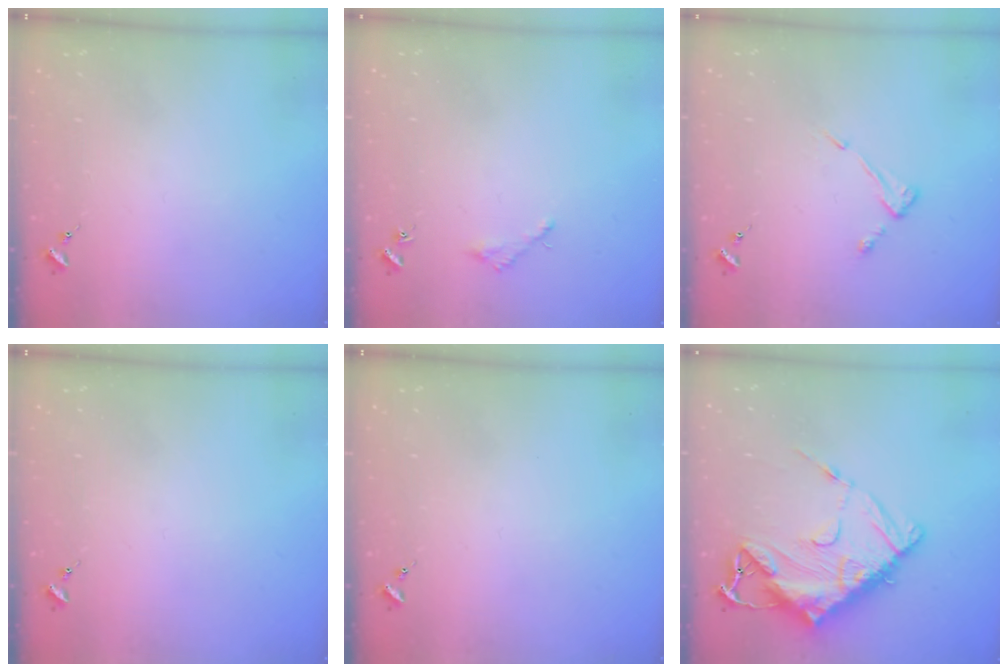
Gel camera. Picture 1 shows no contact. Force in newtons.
{"total": 1.6, "press": 1.6, "slide": 0.2}
{"total": 5.2, "press": 5.1, "slide": 0.6}
{"total": 0.0}
{"total": 0.0}
{"total": 18.7, "press": 18.6, "slide": 1.9}